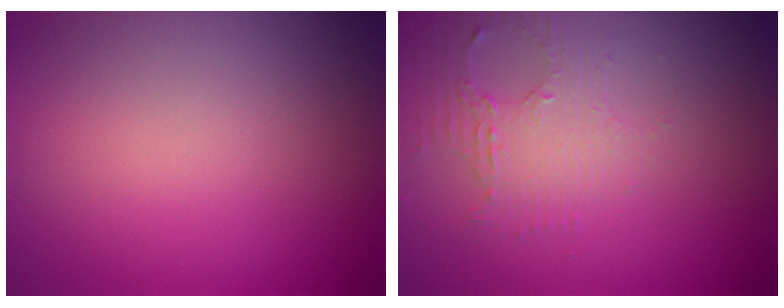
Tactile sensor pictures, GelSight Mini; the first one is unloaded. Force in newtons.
{"total": 3.5, "press": 2.6, "slide": 2.3}